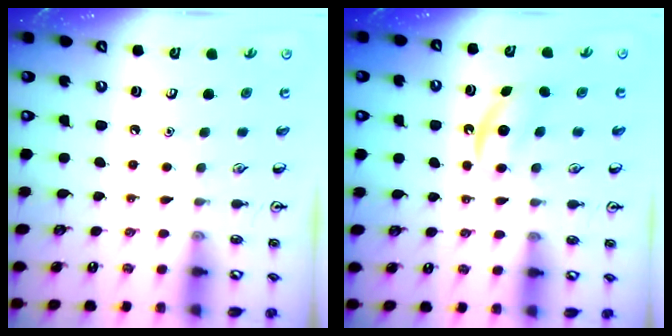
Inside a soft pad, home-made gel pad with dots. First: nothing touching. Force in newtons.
{"total": 4.5, "press": 4.3, "slide": 1.0}